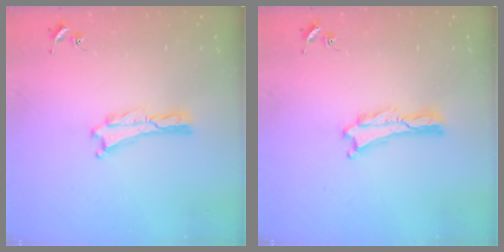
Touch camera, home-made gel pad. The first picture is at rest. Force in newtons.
{"total": 0.0}